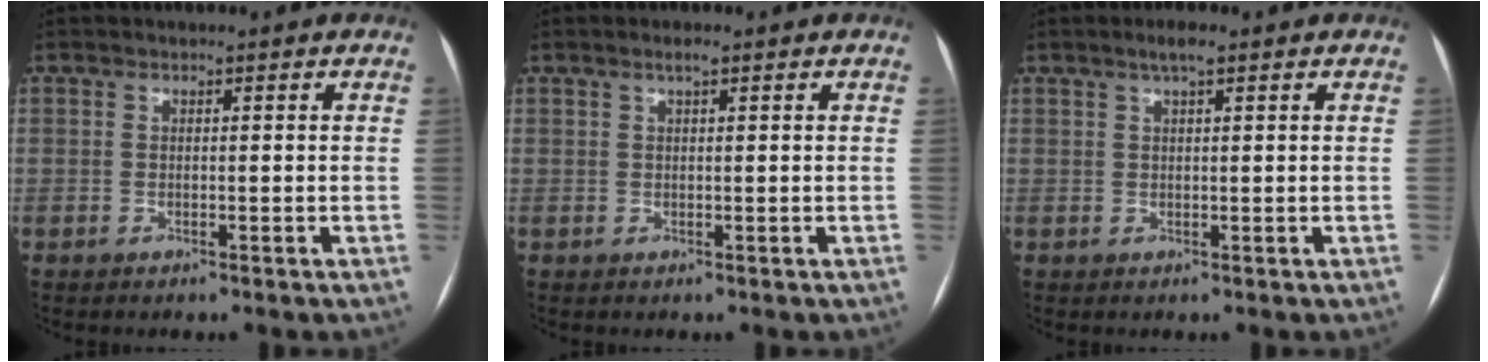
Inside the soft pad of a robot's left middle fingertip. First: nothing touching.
{"total": 1.2, "force": [0.8, 0.1, 1.0], "torque": [-0.019, 0.006, 0.013]}
{"total": 2.3, "force": [1.4, 0.3, 1.8], "torque": [-0.035, 0.008, 0.025]}